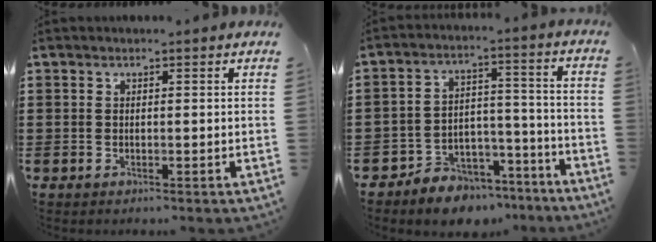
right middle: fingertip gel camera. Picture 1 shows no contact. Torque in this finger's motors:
{"motor_torque": [0.39, -0.32, 0.16, 0.10]}